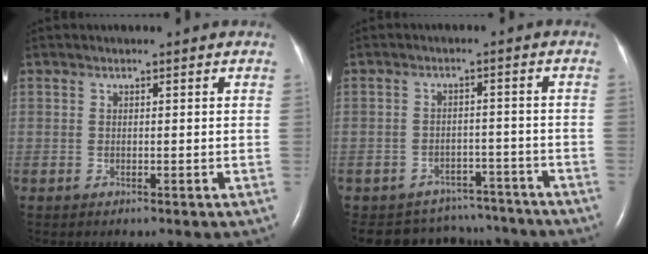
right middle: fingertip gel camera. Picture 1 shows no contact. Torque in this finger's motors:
{"motor_torque": [0.85, -0.98, 0.10, 0.02]}